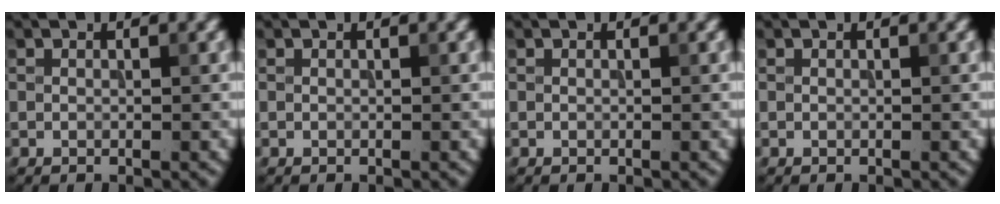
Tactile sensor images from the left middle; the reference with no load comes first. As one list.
[{"total": 0.0}, {"total": 0.0}, {"total": 0.0}]